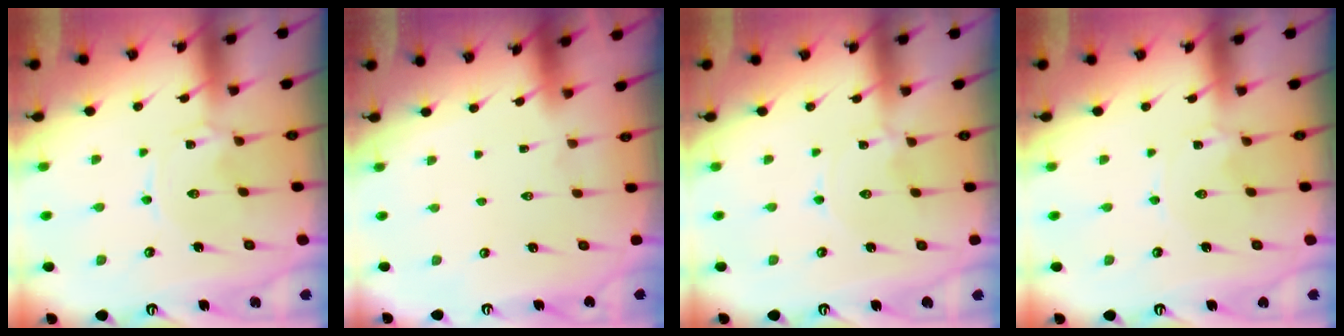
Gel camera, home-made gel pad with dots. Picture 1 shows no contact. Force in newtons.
{"total": 1.6, "press": 1.6, "slide": 0.1}
{"total": 0.0}
{"total": 1.8, "press": 1.8, "slide": 0.2}